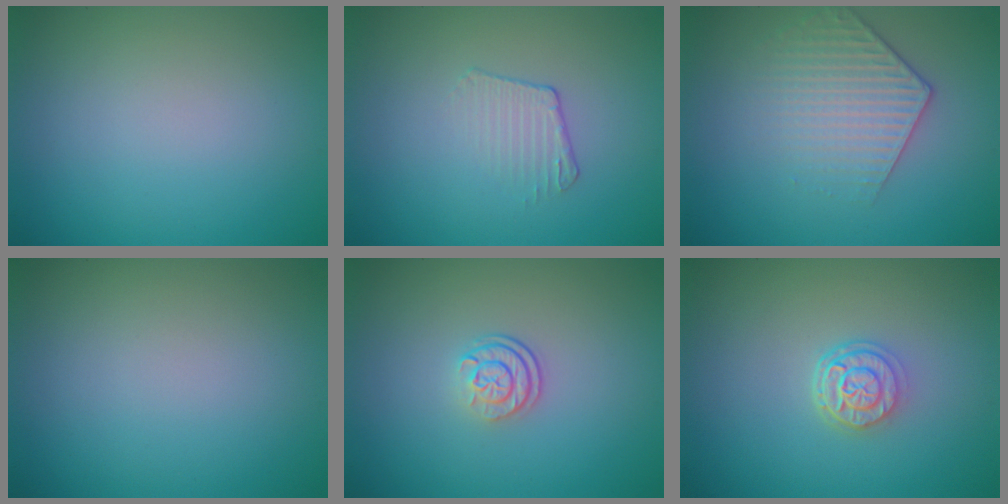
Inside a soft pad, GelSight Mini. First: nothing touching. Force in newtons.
{"total": 1.5, "press": 0.7, "slide": 1.4}
{"total": 3.2, "press": 2.9, "slide": 1.2}
{"total": 0.0}
{"total": 2.3, "press": 1.7, "slide": 1.7}
{"total": 3.0, "press": 2.4, "slide": 1.9}